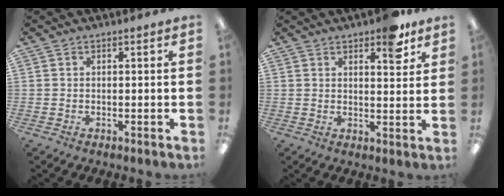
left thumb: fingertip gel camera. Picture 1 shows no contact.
{"total": 7.5, "force": [5.1, 2.9, 4.7], "torque": [-0.047, -0.026, 0.082]}